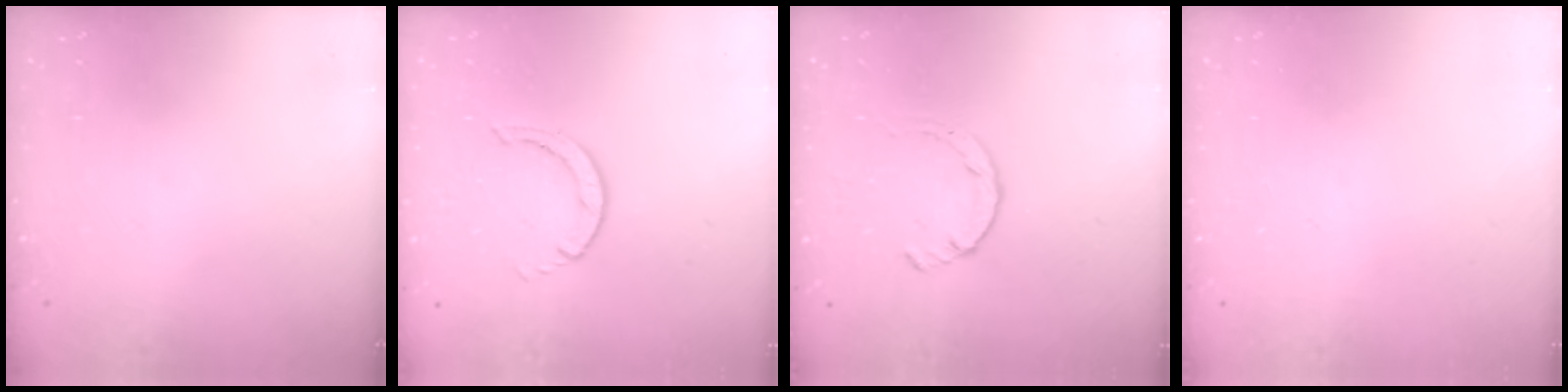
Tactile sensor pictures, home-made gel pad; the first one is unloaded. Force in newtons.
{"total": 0.6, "press": 0.6, "slide": 0.1}
{"total": 2.8, "press": 2.8, "slide": 0.4}
{"total": 0.0}